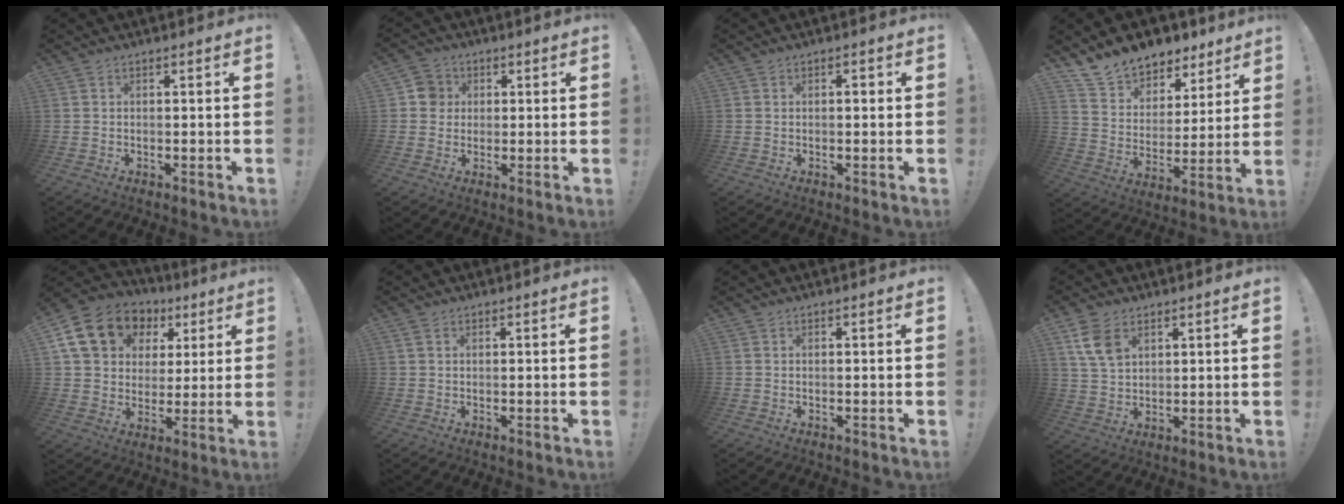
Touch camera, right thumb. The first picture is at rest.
{"total": 5.8, "force": [1.0, 5.6, 1.4], "torque": [-0.010, 0.005, 0.019]}
{"total": 1.1, "force": [-0.1, 0.6, 0.9], "torque": [-0.003, -0.001, -0.007]}
{"total": 12.2, "force": [10.3, 6.2, 2.0], "torque": [-0.048, -0.084, 0.192]}
{"total": 17.7, "force": [7.4, 13.9, 8.2], "torque": [-0.122, -0.026, 0.155]}
{"total": 1.2, "force": [0.6, 0.8, 0.7], "torque": [-0.015, 0.004, 0.012]}
{"total": 0.0}
{"total": 8.1, "force": [4.1, 5.1, 4.7], "torque": [-0.083, -0.013, 0.078]}